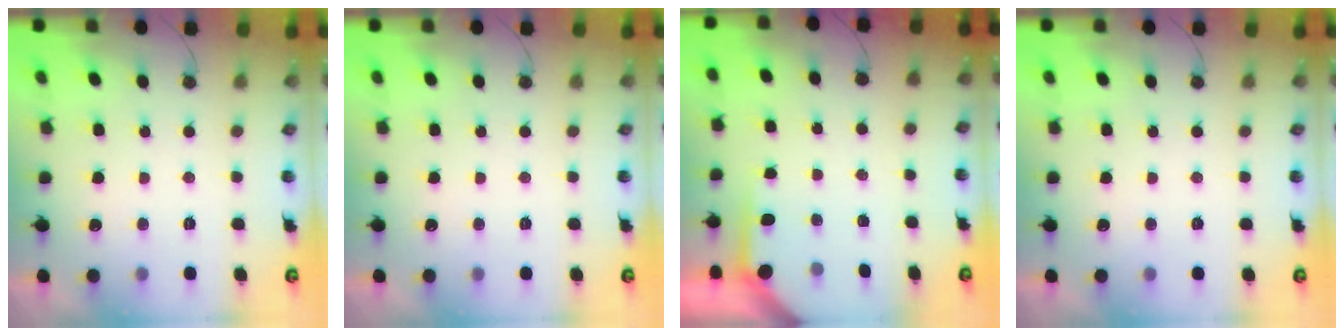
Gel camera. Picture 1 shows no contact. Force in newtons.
{"total": 0.0}
{"total": 3.1, "press": 3.1, "slide": 0.4}
{"total": 0.0}